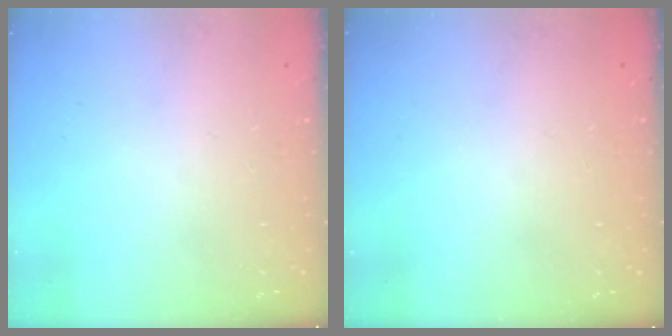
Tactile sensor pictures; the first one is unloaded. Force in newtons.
{"total": 0.0}